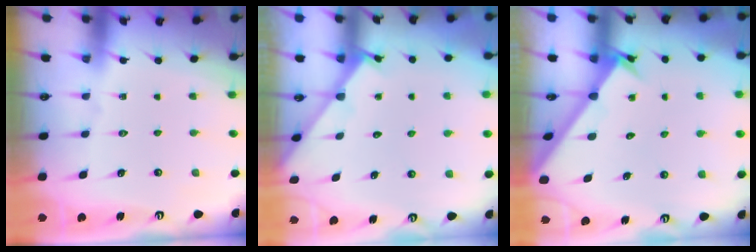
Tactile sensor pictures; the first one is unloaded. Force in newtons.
{"total": 1.1, "press": 1.1, "slide": 0.1}
{"total": 2.1, "press": 2.1, "slide": 0.2}